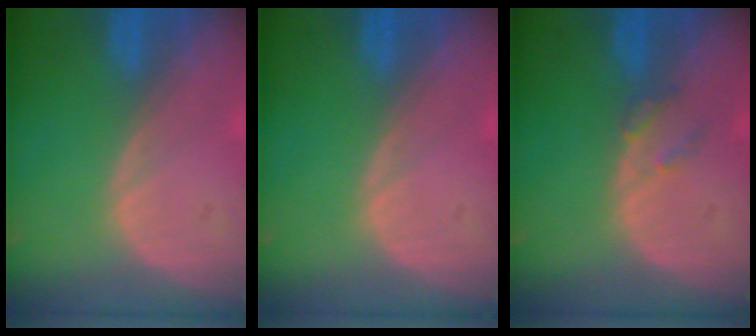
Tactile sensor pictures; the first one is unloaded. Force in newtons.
{"total": 0.0}
{"total": 1.9, "press": 1.9, "slide": 0.1}